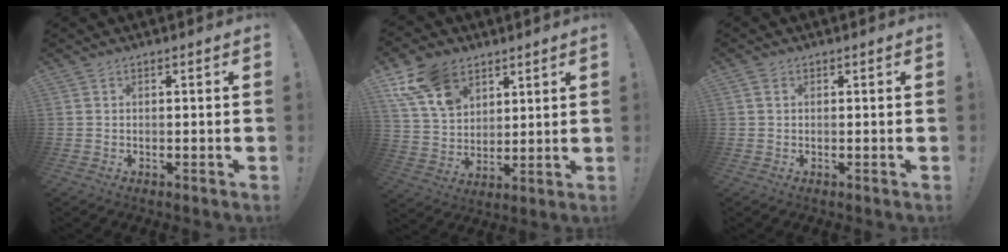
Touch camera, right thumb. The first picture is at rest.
{"total": 15.0, "force": [8.7, 10.2, 6.9], "torque": [-0.128, -0.037, 0.172]}
{"total": 1.1, "force": [0.4, 0.9, 0.5], "torque": [-0.017, 0.006, 0.009]}